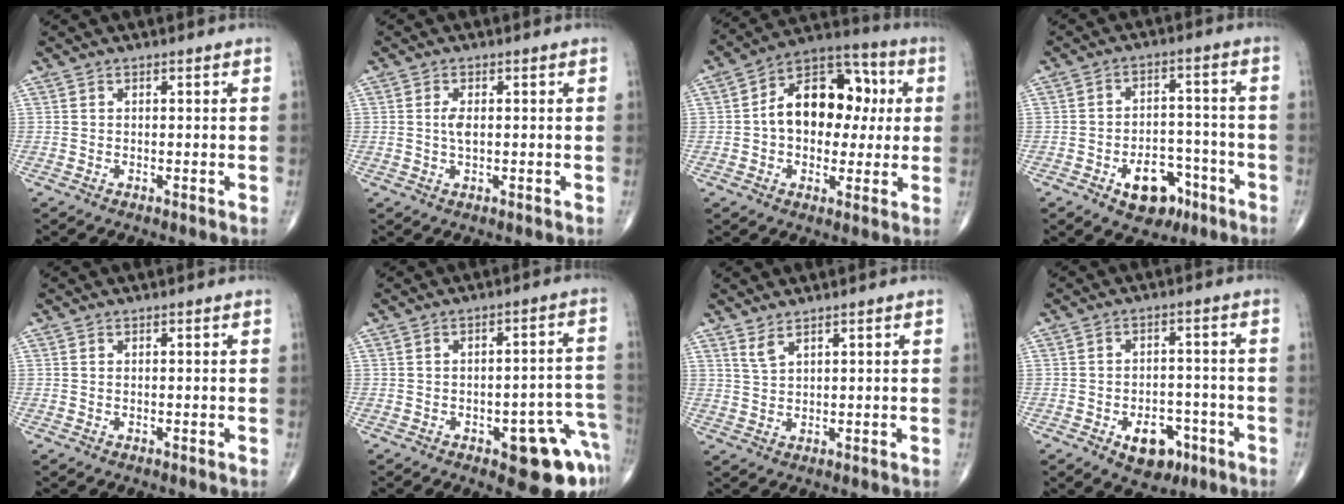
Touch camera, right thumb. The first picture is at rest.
{"total": 2.4, "force": [0.2, 1.1, 2.2], "torque": [-0.044, -0.001, 0.003]}
{"total": 15.0, "force": [1.1, 9.8, 11.4], "torque": [-0.135, 0.037, 0.007]}
{"total": 9.8, "force": [-5.0, 6.3, 5.6], "torque": [-0.046, 0.042, -0.068]}
{"total": 0.0}
{"total": 12.0, "force": [-5.5, 4.6, 9.6], "torque": [-0.078, 0.039, -0.061]}
{"total": 2.5, "force": [1.9, 0.5, 1.5], "torque": [-0.032, -0.012, 0.045]}
{"total": 8.1, "force": [-3.8, 5.2, 4.9], "torque": [-0.039, 0.025, -0.049]}